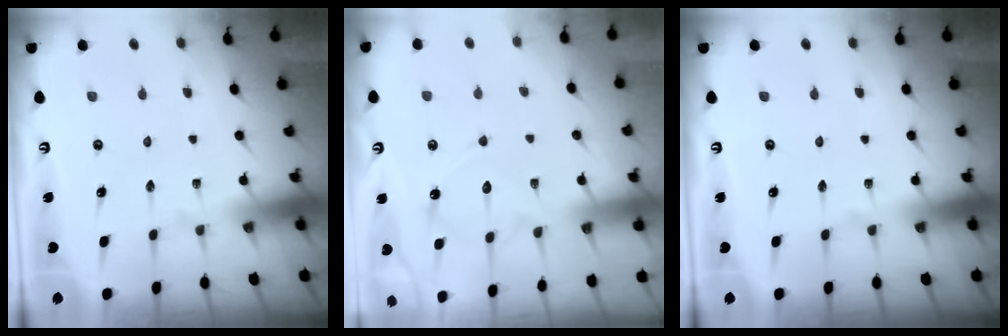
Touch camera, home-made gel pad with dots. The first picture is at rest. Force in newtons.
{"total": 12.0, "press": 12.0, "slide": 0.9}
{"total": 0.0}